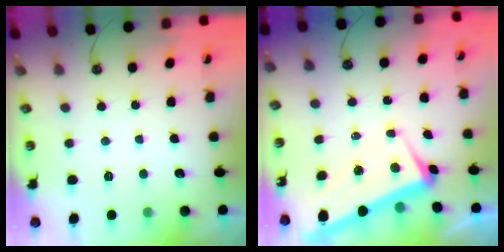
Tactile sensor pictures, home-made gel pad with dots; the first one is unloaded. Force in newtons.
{"total": 3.0, "press": 2.8, "slide": 0.9}